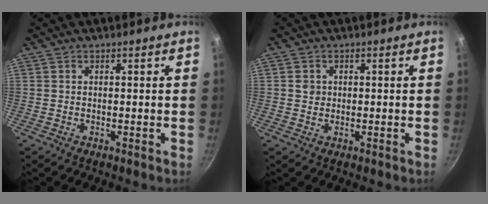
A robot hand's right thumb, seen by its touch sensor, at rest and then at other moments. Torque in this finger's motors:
{"motor_torque": [-0.16, 0.39, 0.07, 0.59, -0.01]}